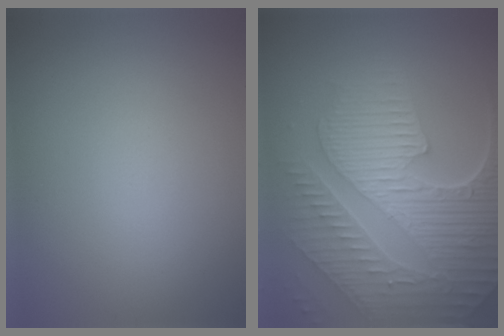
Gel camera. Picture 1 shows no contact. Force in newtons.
{"total": 9.4, "press": 6.4, "slide": 6.9}